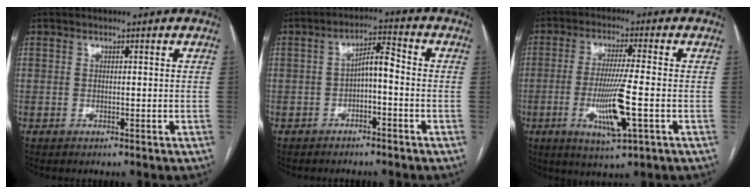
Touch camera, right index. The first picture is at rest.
{"total": 4.5, "force": [-0.9, 1.4, 4.2], "torque": [-0.075, 0.021, -0.016]}
{"total": 9.7, "force": [-2.5, 0.2, 9.3], "torque": [-0.179, -0.019, -0.046]}